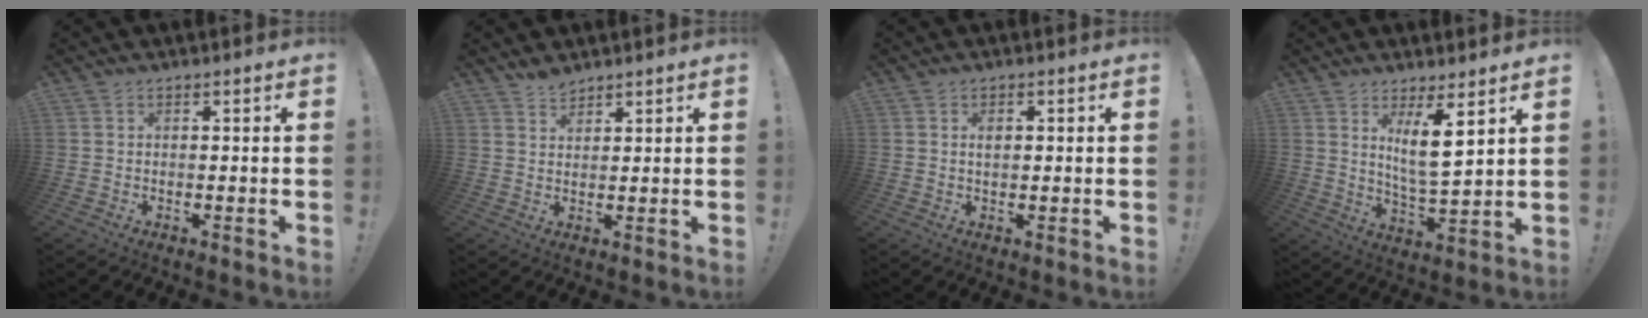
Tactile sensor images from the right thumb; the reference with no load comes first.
{"total": 3.0, "force": [2.8, 1.2, 0.5], "torque": [-0.004, -0.018, 0.051]}
{"total": 1.6, "force": [0.2, 1.1, 1.1], "torque": [-0.013, 0.001, 0.000]}
{"total": 9.9, "force": [4.5, 2.0, 8.6], "torque": [-0.145, -0.029, 0.075]}